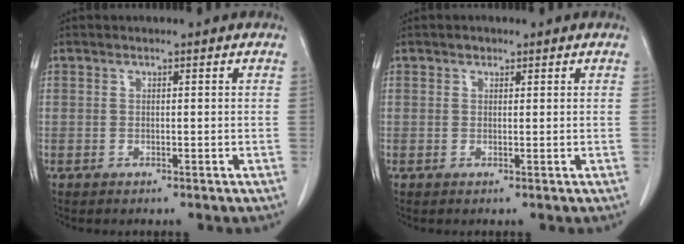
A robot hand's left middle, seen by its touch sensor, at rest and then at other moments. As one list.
[{"total": 0.8, "force": [0.5, 0.5, 0.2], "torque": [-0.002, -0.002, 0.006]}]